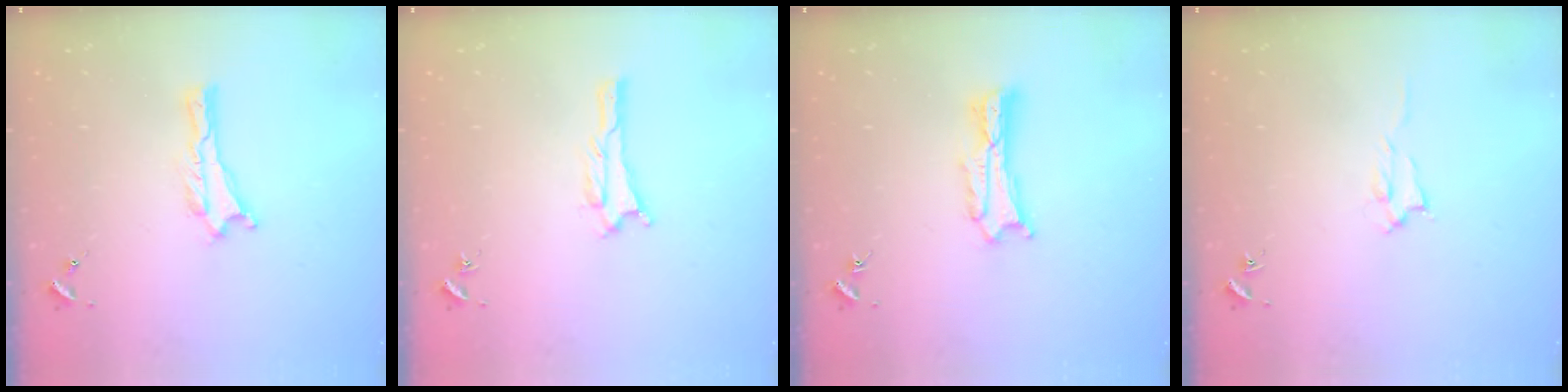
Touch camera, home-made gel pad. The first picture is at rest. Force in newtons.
{"total": 0.6, "press": 0.6, "slide": 0.1}
{"total": 2.7, "press": 2.7, "slide": 0.3}
{"total": 1.4, "press": 1.4, "slide": 0.2}